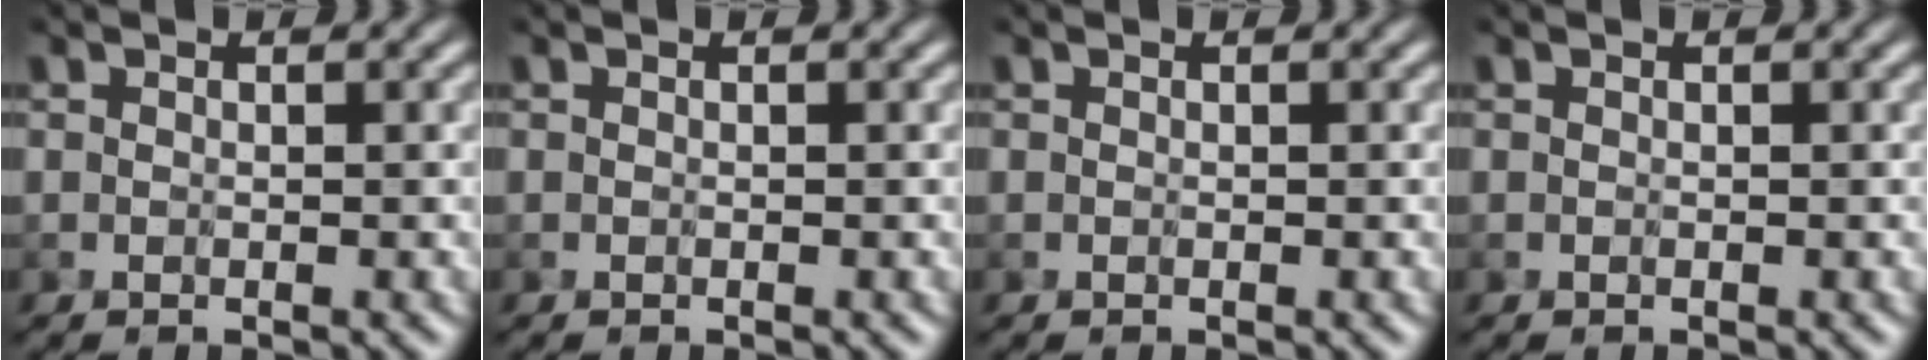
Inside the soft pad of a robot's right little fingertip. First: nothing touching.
{"total": 0.0}
{"total": 0.0}
{"total": 0.0}